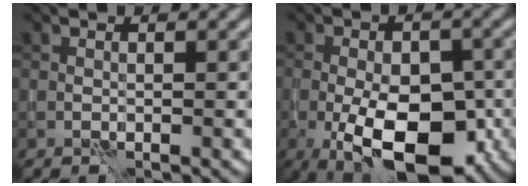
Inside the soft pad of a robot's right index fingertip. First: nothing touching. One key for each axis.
{"total": 10.5, "fx": -3.6, "fy": 5.1, "fz": 8.4, "tx": -0.118, "ty": -0.010, "tz": -0.061}